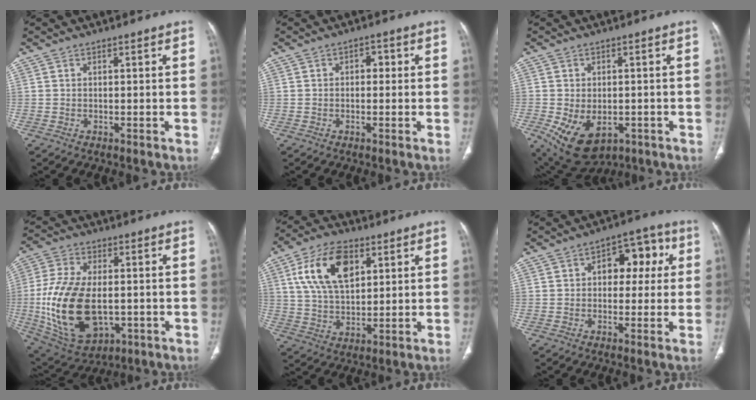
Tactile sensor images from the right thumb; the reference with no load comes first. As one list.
[{"total": 2.0, "force": [0.2, 1.4, 1.4], "torque": [-0.006, 0.006, -0.003]}, {"total": 11.2, "force": [-3.9, 7.1, 7.7], "torque": [-0.127, 0.002, -0.042]}, {"total": 20.3, "force": [-2.5, 11.7, 16.3], "torque": [-0.321, -0.007, -0.024]}, {"total": 14.0, "force": [5.1, 8.0, 10.3], "torque": [-0.176, -0.009, 0.098]}, {"total": 9.6, "force": [2.0, 6.2, 7.1], "torque": [-0.050, 0.025, 0.024]}]